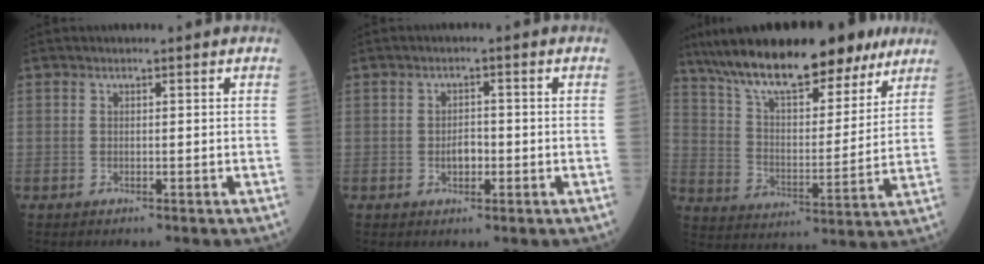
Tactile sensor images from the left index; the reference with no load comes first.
{"total": 2.4, "force": [-0.6, 1.3, 1.9], "torque": [-0.029, 0.004, -0.008]}
{"total": 23.0, "force": [17.5, 6.6, 13.4], "torque": [-0.225, 0.028, 0.278]}